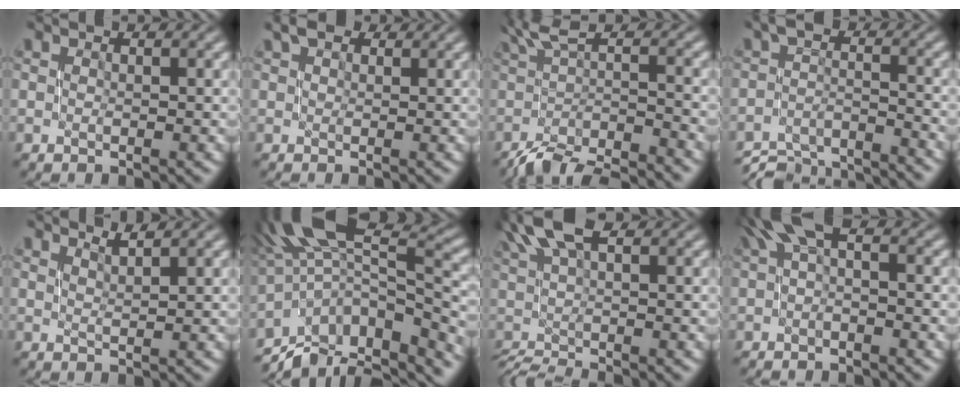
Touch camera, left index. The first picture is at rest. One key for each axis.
{"total": 2.4, "fx": 1.9, "fy": 1.0, "fz": 1.2, "tx": -0.021, "ty": 0.007, "tz": 0.026}
{"total": 5.3, "fx": -3.2, "fy": 1.3, "fz": 4.0, "tx": -0.057, "ty": -0.007, "tz": -0.061}
{"total": 7.6, "fx": -7.0, "fy": 1.8, "fz": 2.3, "tx": -0.034, "ty": -0.007, "tz": -0.116}
{"total": 1.5, "fx": 1.4, "fy": 0.1, "fz": 0.5, "tx": -0.003, "ty": 0.002, "tz": 0.024}
{"total": 10.8, "fx": -5.4, "fy": 4.3, "fz": 8.3, "tx": -0.145, "ty": 0.016, "tz": -0.081}
{"total": 5.7, "fx": 2.6, "fy": 1.5, "fz": 4.8, "tx": -0.069, "ty": 0.013, "tz": 0.040}
{"total": 3.3, "fx": 1.1, "fy": 0.7, "fz": 3.0, "tx": -0.059, "ty": 0.009, "tz": 0.016}